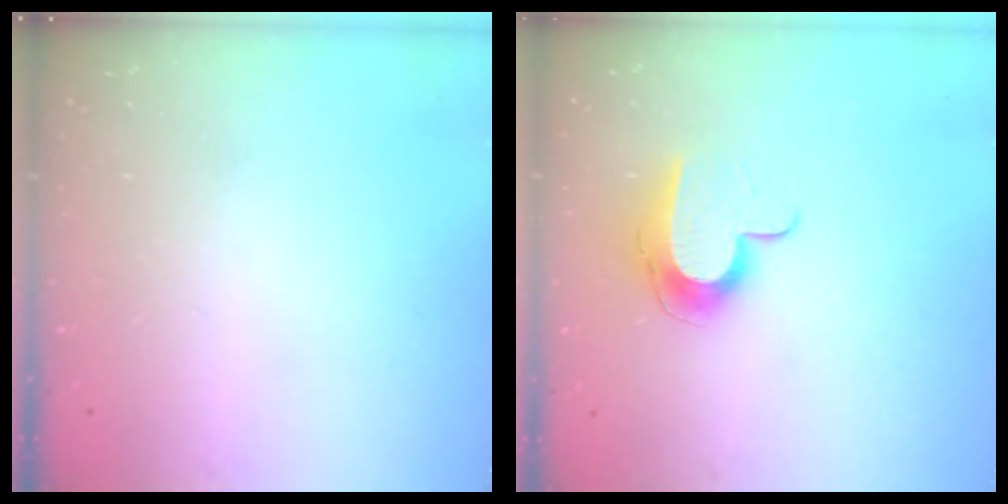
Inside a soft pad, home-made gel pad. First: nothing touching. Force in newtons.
{"total": 10.9, "press": 10.9, "slide": 0.7}